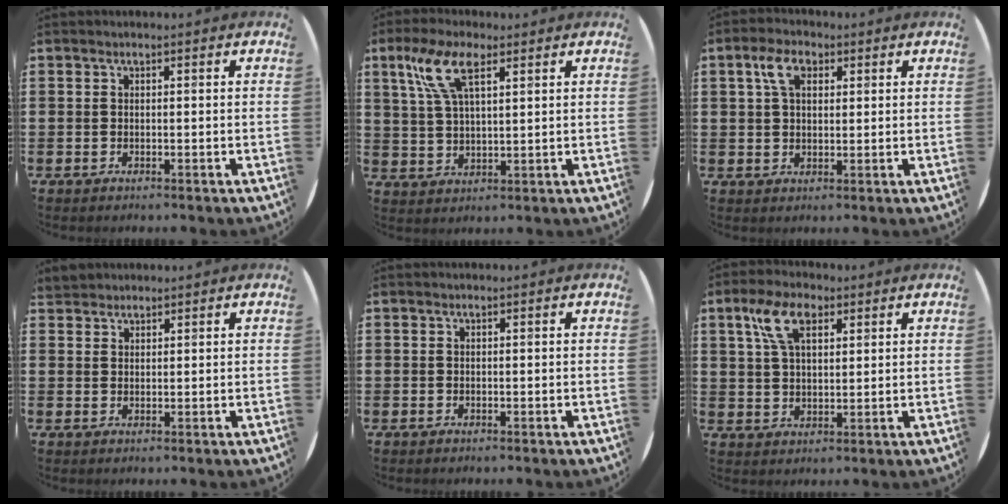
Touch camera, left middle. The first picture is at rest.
{"total": 7.3, "force": [4.1, 2.6, 5.4], "torque": [-0.119, 0.010, 0.071]}
{"total": 4.6, "force": [2.4, 2.6, 2.9], "torque": [-0.057, 0.008, 0.040]}
{"total": 1.7, "force": [1.6, 0.5, -0.2], "torque": [0.001, 0.003, 0.033]}
{"total": 0.0}
{"total": 7.0, "force": [3.9, 3.6, 4.6], "torque": [-0.104, 0.015, 0.070]}